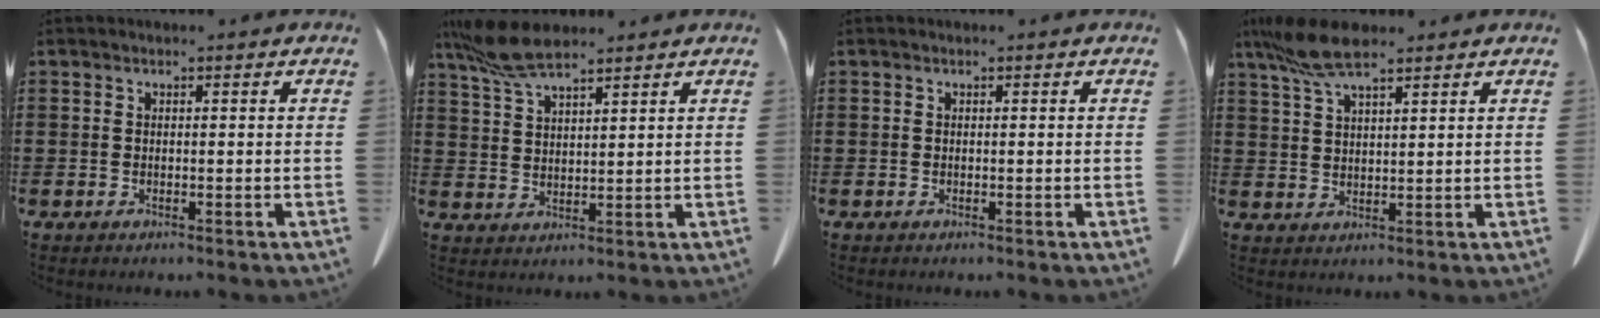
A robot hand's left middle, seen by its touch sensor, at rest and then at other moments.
{"total": 7.6, "force": [5.7, 1.9, 4.6], "torque": [-0.112, -0.007, 0.106]}
{"total": 0.0}
{"total": 7.8, "force": [5.5, 1.8, 5.2], "torque": [-0.122, -0.006, 0.100]}